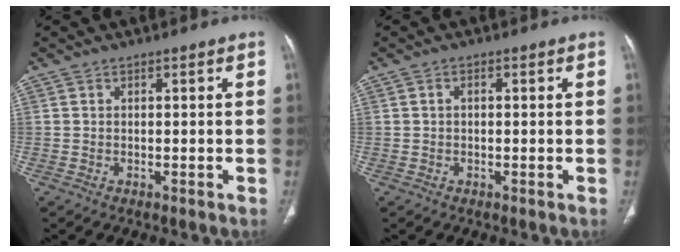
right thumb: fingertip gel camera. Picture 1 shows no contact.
{"total": 1.0, "force": [0.1, 0.7, 0.8], "torque": [-0.012, 0.005, -0.001]}